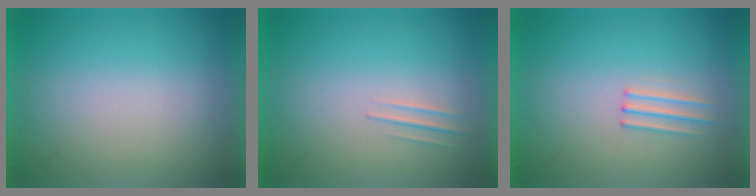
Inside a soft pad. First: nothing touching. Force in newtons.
{"total": 1.0}
{"total": 1.2}